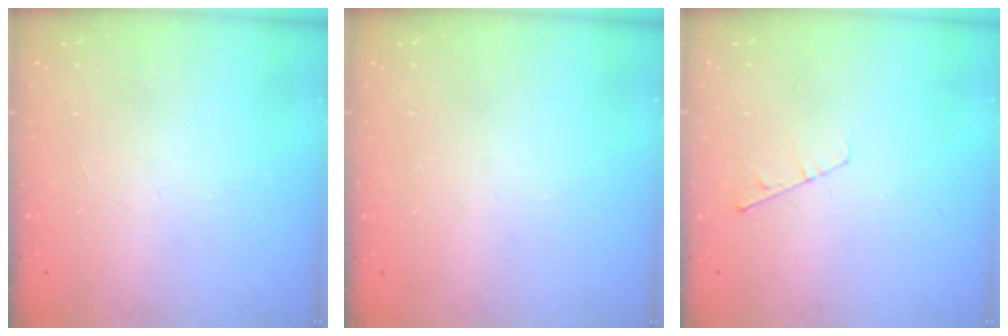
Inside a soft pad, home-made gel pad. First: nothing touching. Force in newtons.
{"total": 0.0}
{"total": 3.5, "press": 3.5, "slide": 0.3}